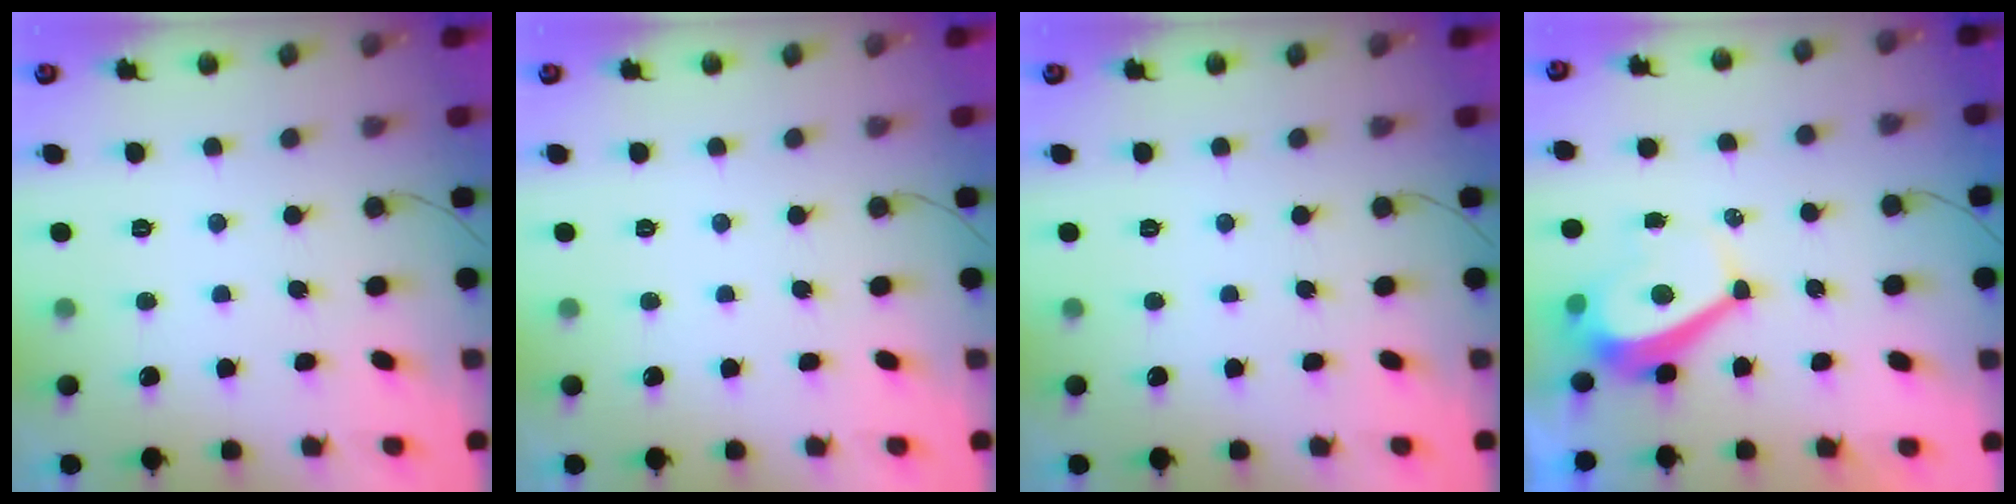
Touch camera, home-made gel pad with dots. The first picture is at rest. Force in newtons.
{"total": 0.0}
{"total": 0.0}
{"total": 4.0, "press": 3.9, "slide": 0.3}